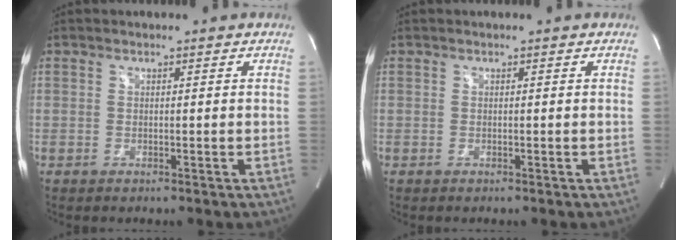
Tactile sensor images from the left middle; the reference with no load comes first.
{"total": 0.0}